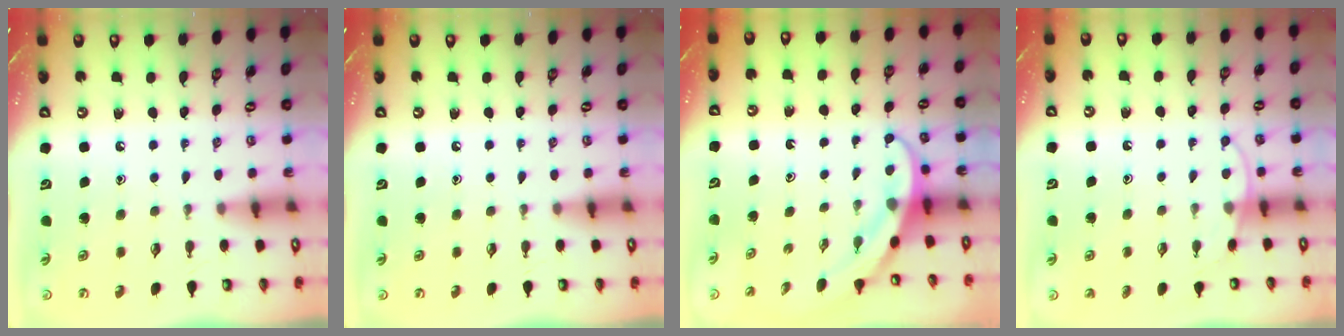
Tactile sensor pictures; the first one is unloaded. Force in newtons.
{"total": 0.0}
{"total": 3.8, "press": 3.8, "slide": 0.3}
{"total": 6.2, "press": 6.1, "slide": 0.7}